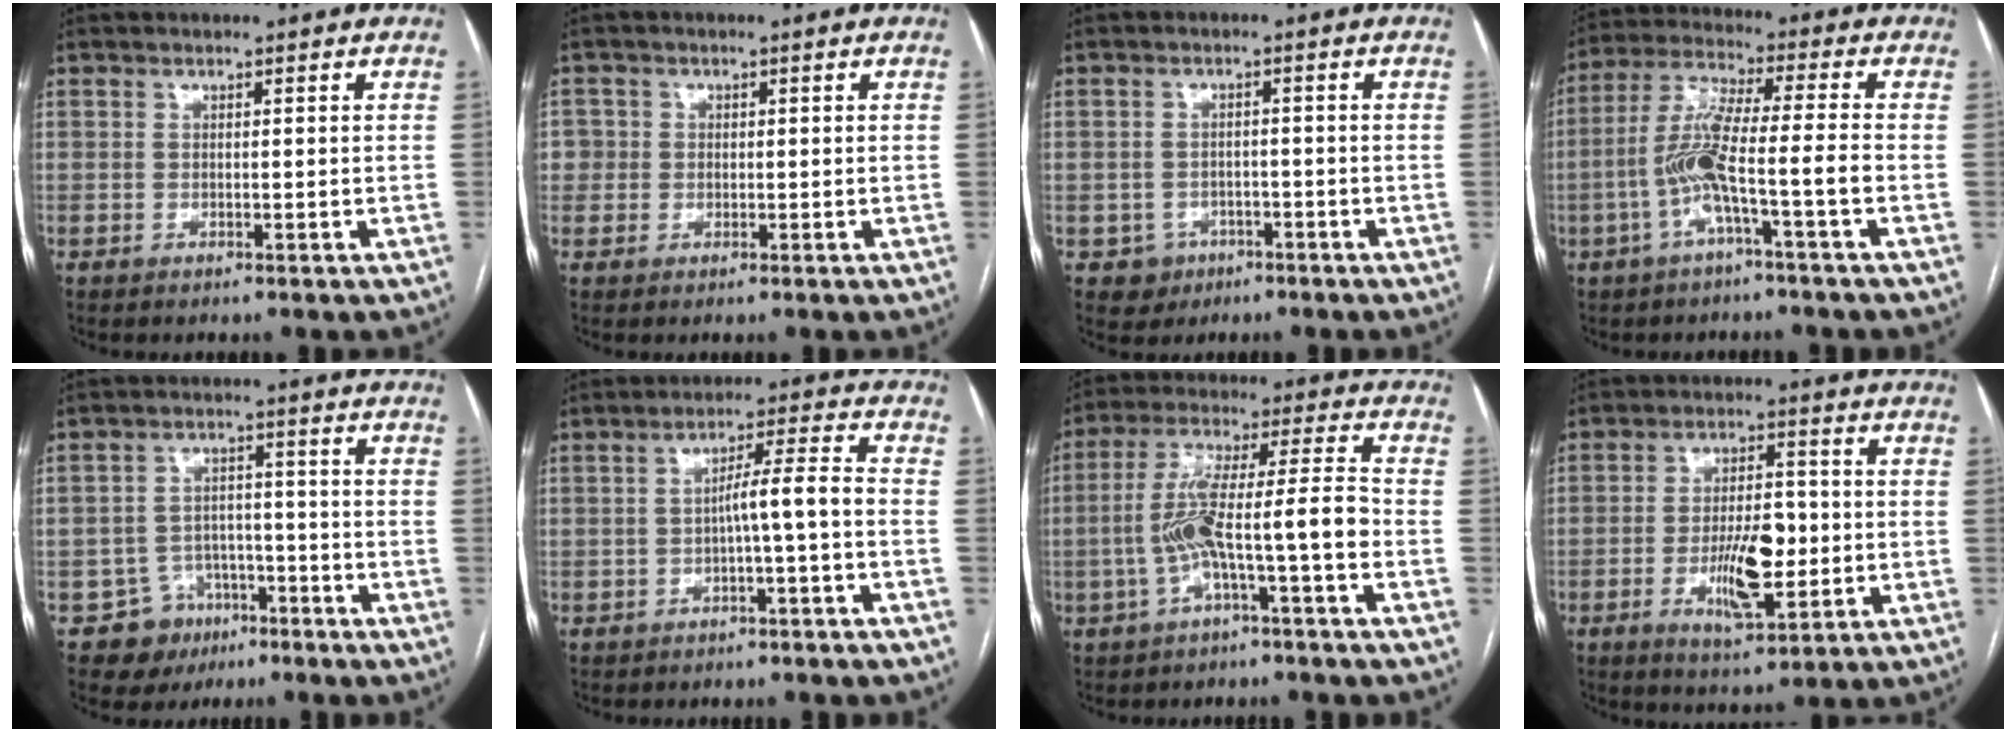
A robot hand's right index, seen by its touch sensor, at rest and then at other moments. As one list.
[{"total": 2.8, "force": [0.1, 2.8, 0.1], "torque": [0.013, 0.010, 0.002]}, {"total": 3.7, "force": [-1.7, 3.2, 0.0], "torque": [0.009, 0.014, -0.021]}, {"total": 9.3, "force": [-3.1, -0.2, 8.7], "torque": [-0.181, 0.018, -0.062]}, {"total": 6.7, "force": [-3.9, 5.5, 0.4], "torque": [0.004, 0.013, -0.054]}, {"total": 5.3, "force": [-1.5, -0.4, 5.1], "torque": [-0.078, 0.019, -0.020]}, {"total": 10.8, "force": [-3.1, 0.3, 10.3], "torque": [-0.197, 0.034, -0.055]}, {"total": 9.3, "force": [-2.0, 3.2, 8.5], "torque": [-0.152, 0.001, -0.029]}]